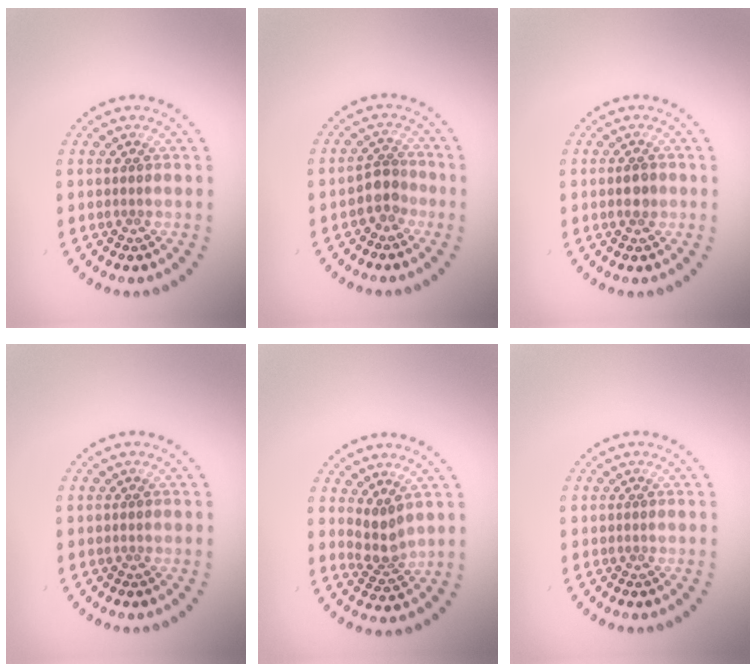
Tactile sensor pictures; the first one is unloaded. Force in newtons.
{"total": 2.3, "press": 1.9, "slide": 1.3}
{"total": 1.4, "press": 1.4, "slide": 0.1}
{"total": 0.0}
{"total": 2.5, "press": 1.9, "slide": 1.6}
{"total": 0.0}